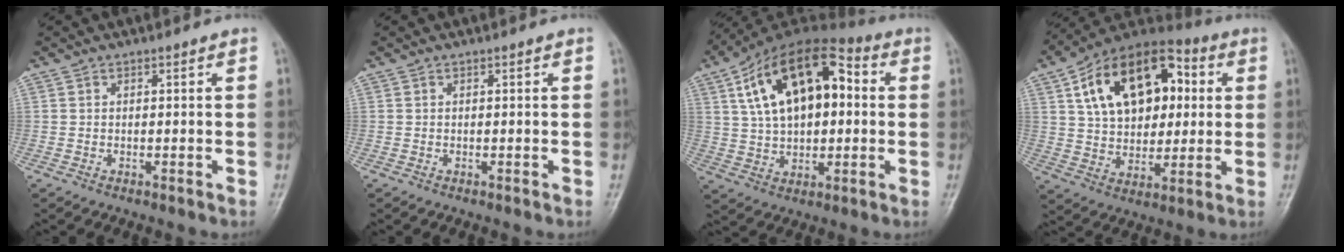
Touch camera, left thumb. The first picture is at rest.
{"total": 0.0}
{"total": 19.8, "force": [4.5, 11.1, 15.8], "torque": [-0.243, 0.022, 0.066]}
{"total": 21.0, "force": [5.8, 13.3, 15.2], "torque": [-0.205, 0.011, 0.092]}